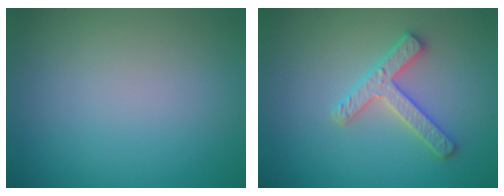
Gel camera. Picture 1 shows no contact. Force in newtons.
{"total": 2.9, "press": 2.9, "slide": 0.5}